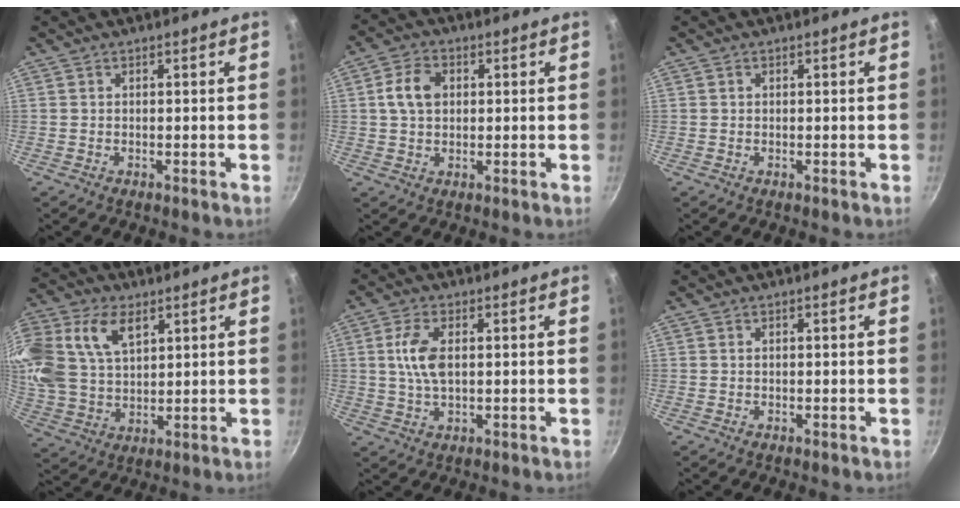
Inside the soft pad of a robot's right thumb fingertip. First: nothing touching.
{"total": 6.4, "force": [1.2, 4.5, 4.3], "torque": [-0.074, 0.008, 0.020]}
{"total": 0.0}
{"total": 24.4, "force": [9.2, 15.9, 16.1], "torque": [-0.398, 0.032, 0.180]}
{"total": 6.6, "force": [1.0, 3.3, 5.7], "torque": [-0.125, -0.001, 0.018]}
{"total": 0.0}